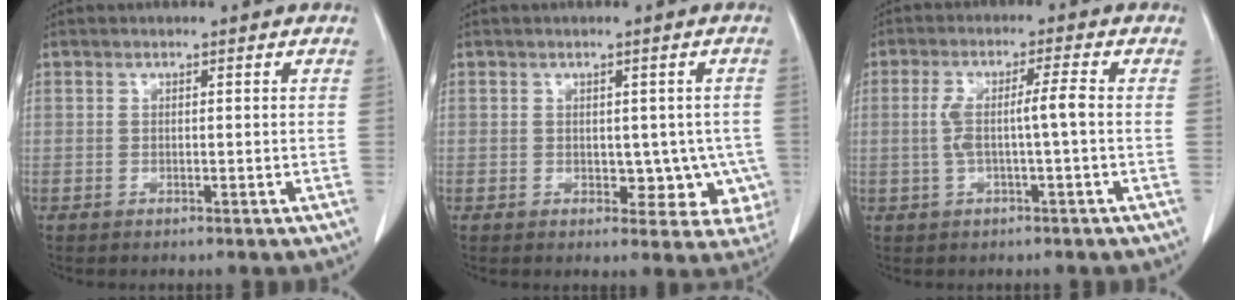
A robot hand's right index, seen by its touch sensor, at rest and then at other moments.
{"total": 6.4, "force": [-0.8, 4.3, 4.7], "torque": [-0.028, 0.012, 0.000]}
{"total": 5.2, "force": [-0.3, 0.0, 5.2], "torque": [-0.105, 0.016, -0.003]}